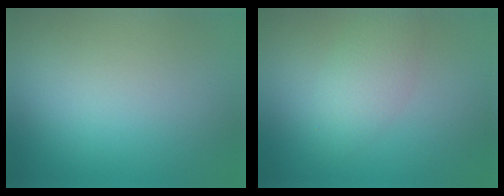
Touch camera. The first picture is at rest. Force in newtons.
{"total": 2.8, "press": 2.8, "slide": 0.1}